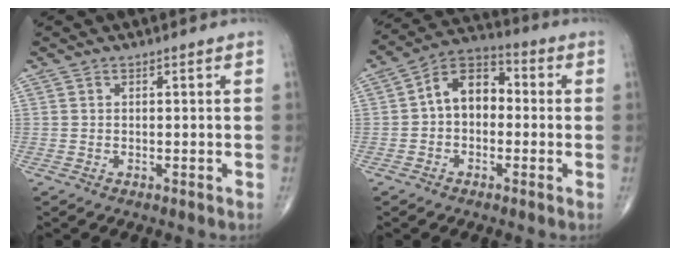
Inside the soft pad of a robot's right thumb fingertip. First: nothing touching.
{"total": 9.6, "force": [-0.2, 6.7, 6.8], "torque": [-0.086, 0.035, -0.019]}